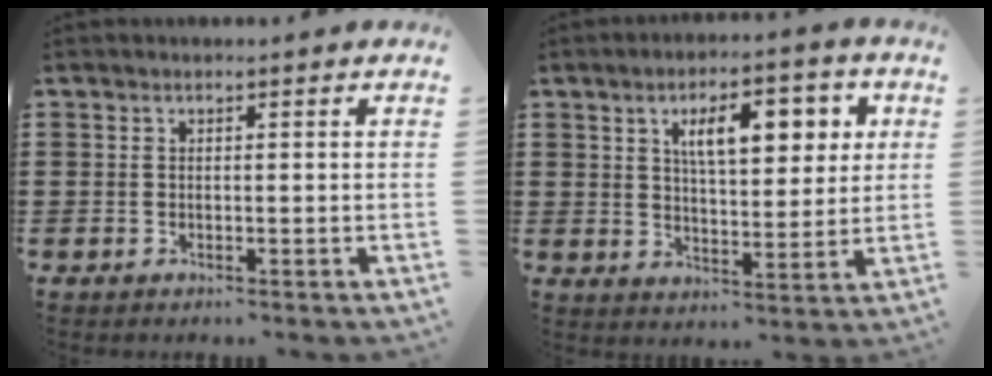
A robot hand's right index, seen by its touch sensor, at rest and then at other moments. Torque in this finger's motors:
{"motor_torque": [0.94, 0.23, 0.34, 0.17]}